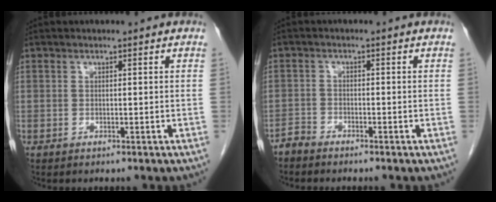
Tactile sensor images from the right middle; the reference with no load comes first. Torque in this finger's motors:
{"motor_torque": [0.11, -0.14, 0.00, -0.01]}